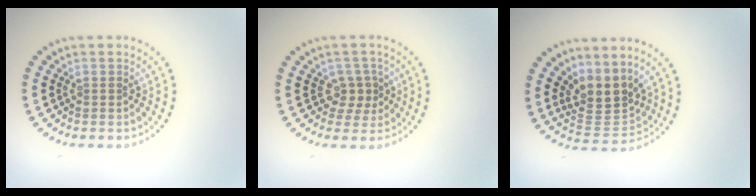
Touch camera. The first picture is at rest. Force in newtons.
{"total": 1.8, "press": 1.4, "slide": 1.0}
{"total": 3.9, "press": 3.0, "slide": 2.4}